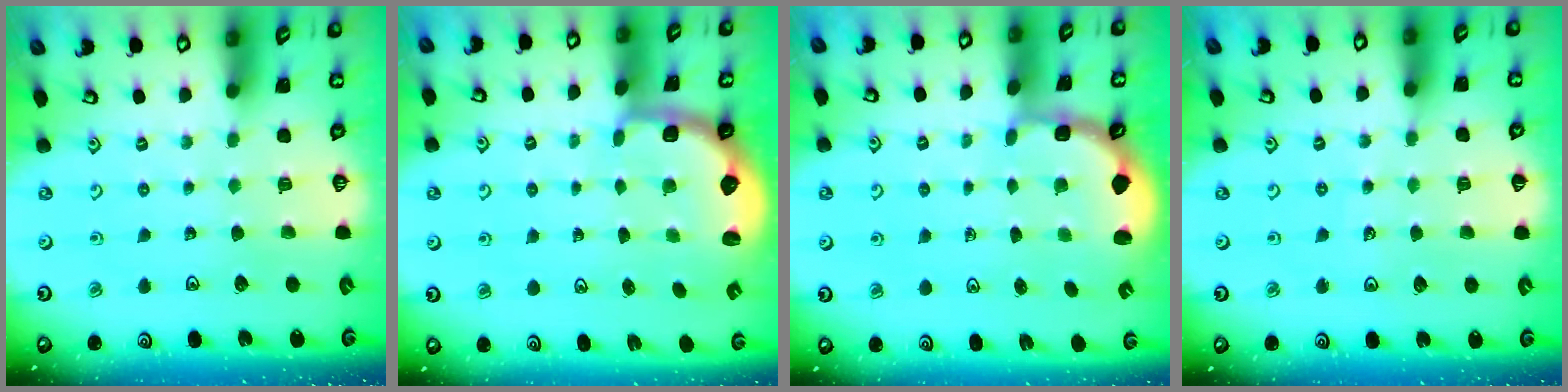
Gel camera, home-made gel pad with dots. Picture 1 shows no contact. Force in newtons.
{"total": 2.6, "press": 2.0, "slide": 1.7}
{"total": 2.8, "press": 2.2, "slide": 1.7}
{"total": 3.2, "press": 3.0, "slide": 1.3}